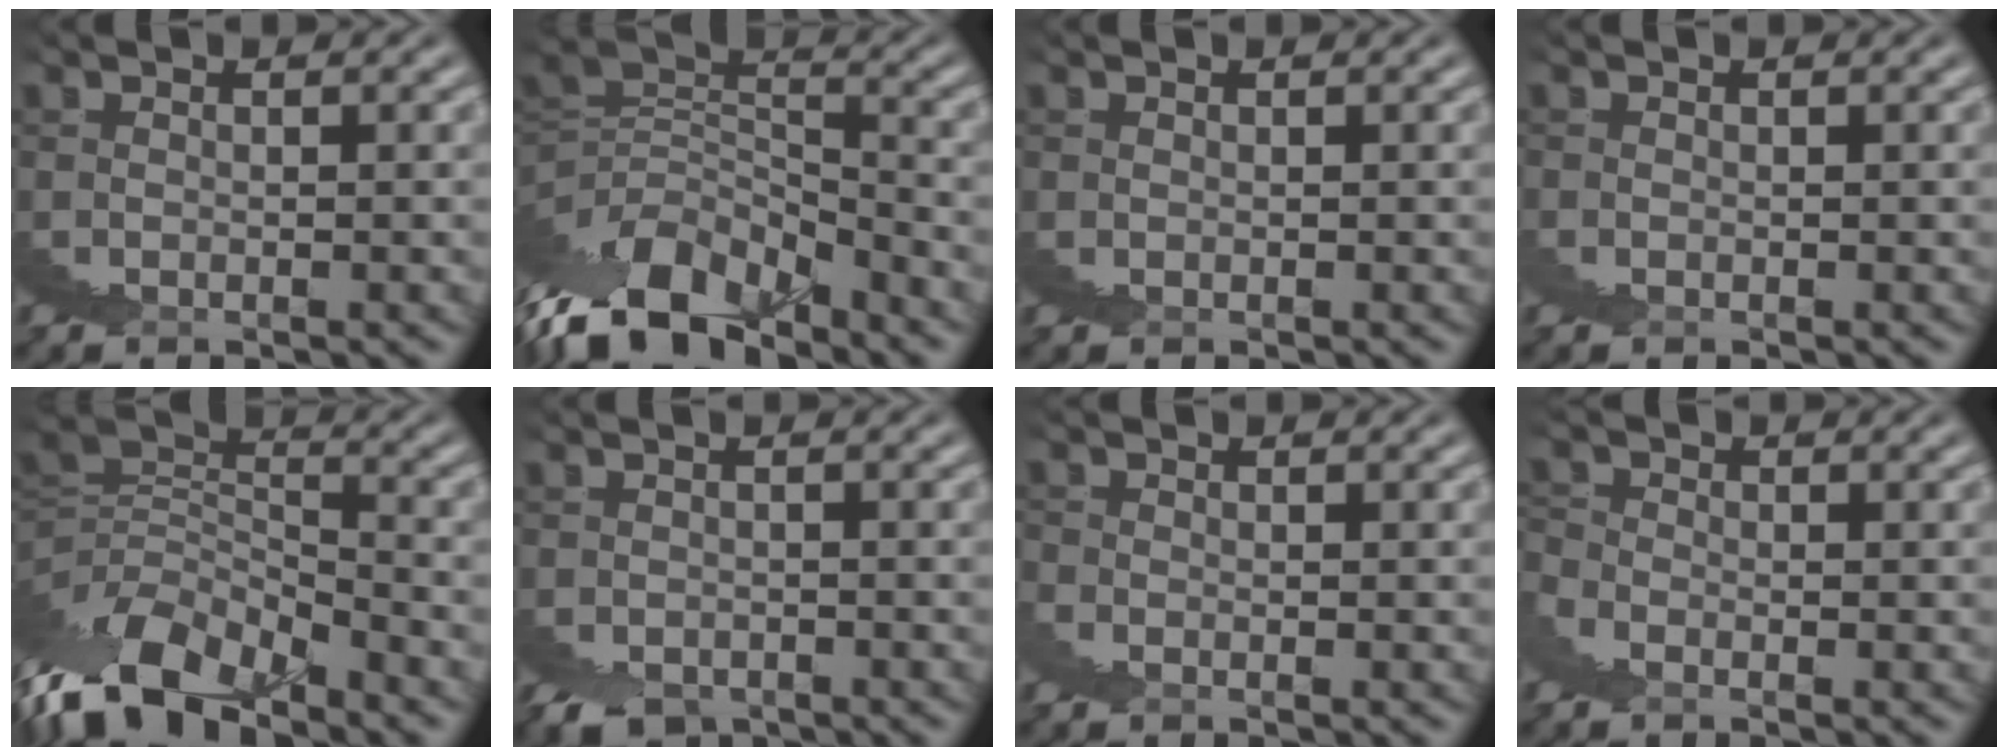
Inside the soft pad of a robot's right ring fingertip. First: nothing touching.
{"total": 8.4, "force": [-2.4, 4.2, 6.8], "torque": [-0.108, -0.003, -0.040]}
{"total": 0.7, "force": [0.4, 0.5, -0.2], "torque": [0.009, -0.001, 0.005]}
{"total": 0.6, "force": [0.1, 0.1, -0.6], "torque": [0.016, -0.001, 0.000]}
{"total": 7.4, "force": [-2.5, 3.4, 6.1], "torque": [-0.106, -0.005, -0.039]}
{"total": 1.0, "force": [-0.4, -0.4, -0.9], "torque": [0.037, 0.006, -0.009]}
{"total": 0.7, "force": [0.0, 0.6, -0.4], "torque": [0.013, 0.001, -0.004]}
{"total": 2.8, "force": [1.9, 1.9, 0.7], "torque": [-0.004, 0.010, 0.023]}